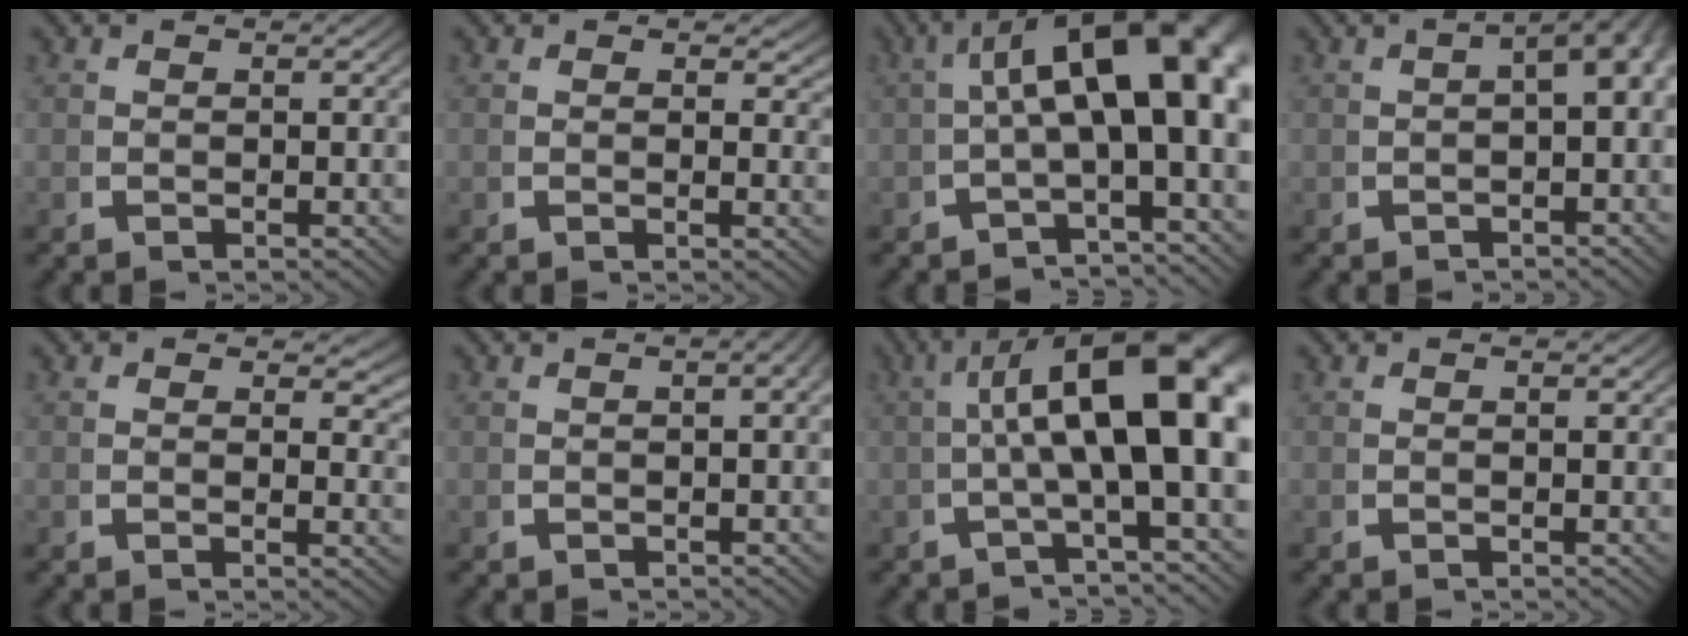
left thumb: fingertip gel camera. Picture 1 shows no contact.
{"total": 2.0, "force": [1.4, 1.1, 0.8], "torque": [-0.005, -0.004, 0.016]}
{"total": 13.5, "force": [0.8, 6.7, 11.7], "torque": [-0.145, 0.005, -0.002]}
{"total": 4.9, "force": [0.0, 2.4, 4.2], "torque": [-0.045, 0.015, -0.008]}
{"total": 2.5, "force": [1.7, 1.3, 1.3], "torque": [-0.007, -0.005, 0.019]}
{"total": 3.1, "force": [0.2, 1.3, 2.8], "torque": [-0.026, 0.018, -0.003]}
{"total": 15.2, "force": [1.8, 6.8, 13.5], "torque": [-0.169, 0.014, 0.008]}
{"total": 0.0}